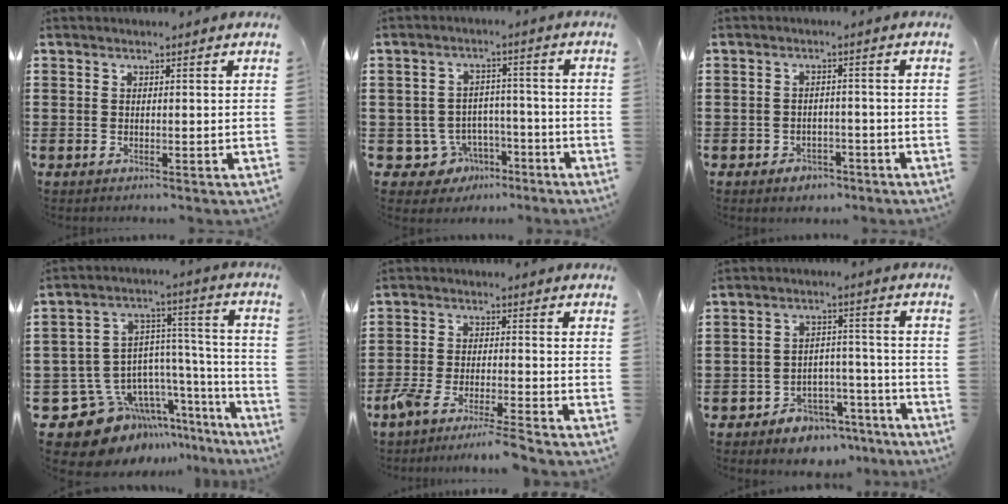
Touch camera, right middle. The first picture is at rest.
{"total": 5.3, "force": [-3.3, 3.9, 1.3], "torque": [-0.039, 0.013, -0.062]}
{"total": 2.0, "force": [-1.7, 1.1, 0.2], "torque": [-0.010, 0.002, -0.037]}
{"total": 11.5, "force": [-8.1, 7.0, 4.2], "torque": [-0.115, -0.008, -0.143]}
{"total": 5.3, "force": [-4.8, -0.3, 2.2], "torque": [-0.056, -0.018, -0.097]}
{"total": 5.3, "force": [-4.7, 2.2, 0.9], "torque": [-0.017, 0.021, -0.094]}